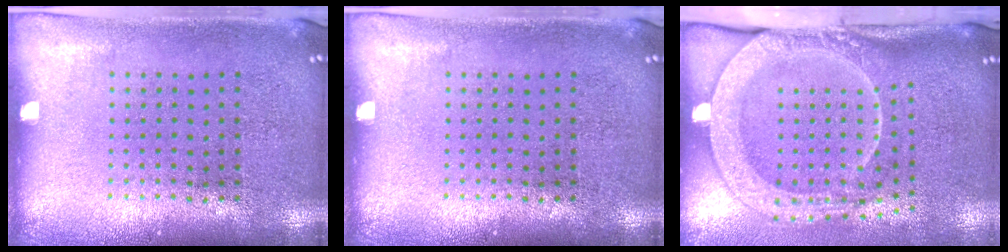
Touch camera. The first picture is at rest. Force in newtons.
{"total": 0.0}
{"total": 2.8, "press": 2.1, "slide": 1.9}